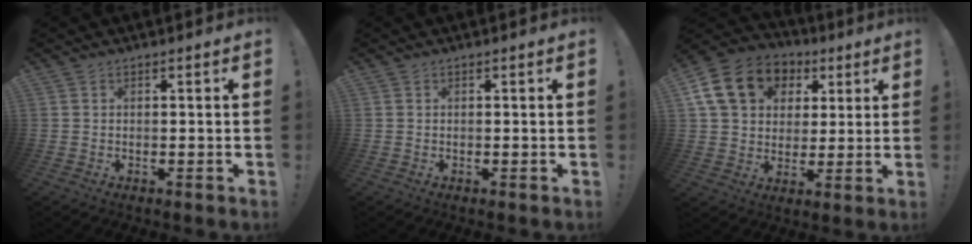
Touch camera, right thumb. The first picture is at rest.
{"total": 0.0}
{"total": 18.0, "force": [6.8, 14.0, 9.2], "torque": [-0.133, -0.020, 0.138]}